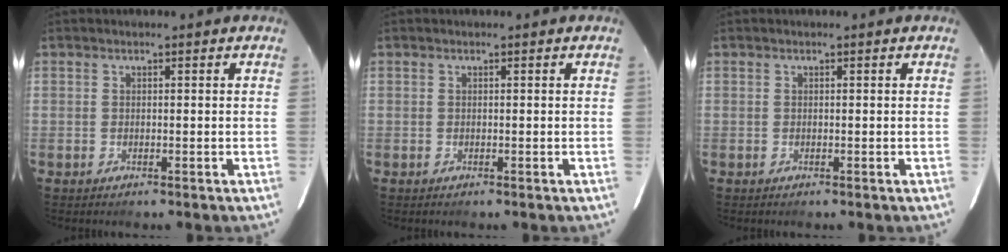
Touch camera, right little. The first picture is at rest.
{"total": 0.0}
{"total": 0.0}